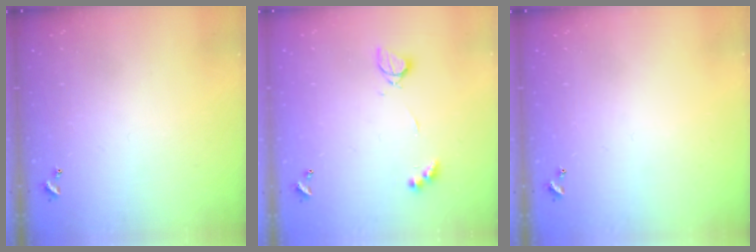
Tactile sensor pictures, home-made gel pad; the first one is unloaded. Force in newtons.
{"total": 4.4, "press": 4.3, "slide": 0.8}
{"total": 0.0}